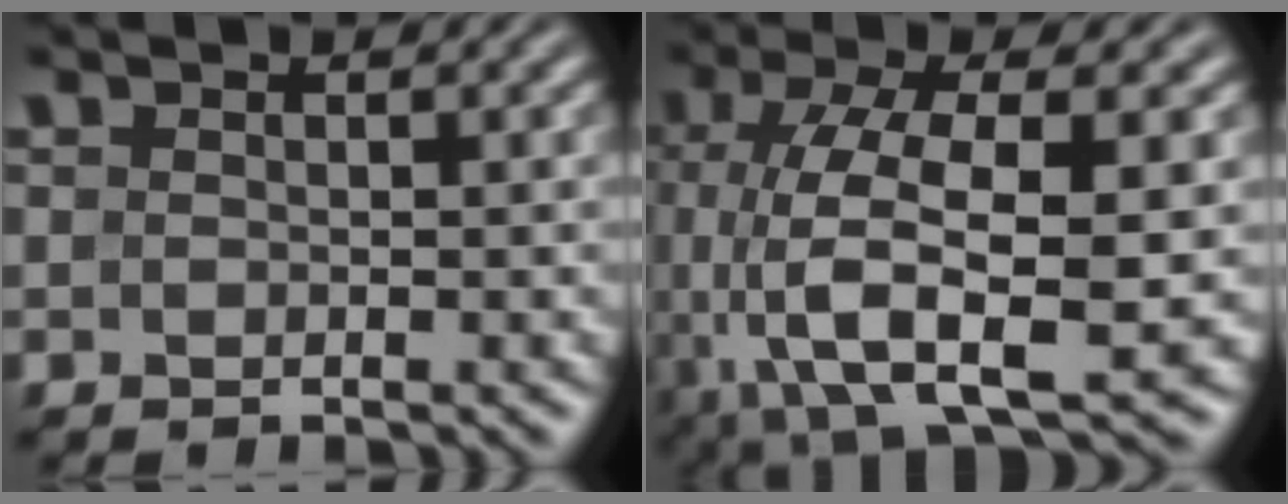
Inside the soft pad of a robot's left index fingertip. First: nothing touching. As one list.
[{"total": 10.5, "force": [-1.0, 4.1, 9.6], "torque": [-0.187, -0.010, -0.016]}]